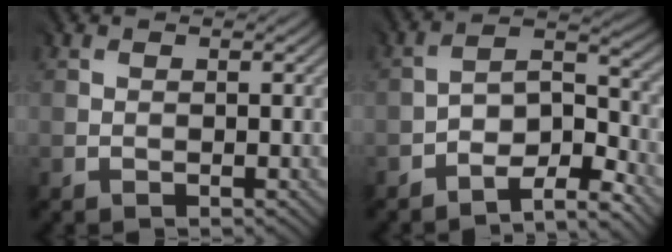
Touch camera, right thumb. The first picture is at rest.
{"total": 8.9, "force": [-6.9, 3.0, 4.8], "torque": [-0.070, -0.002, -0.122]}